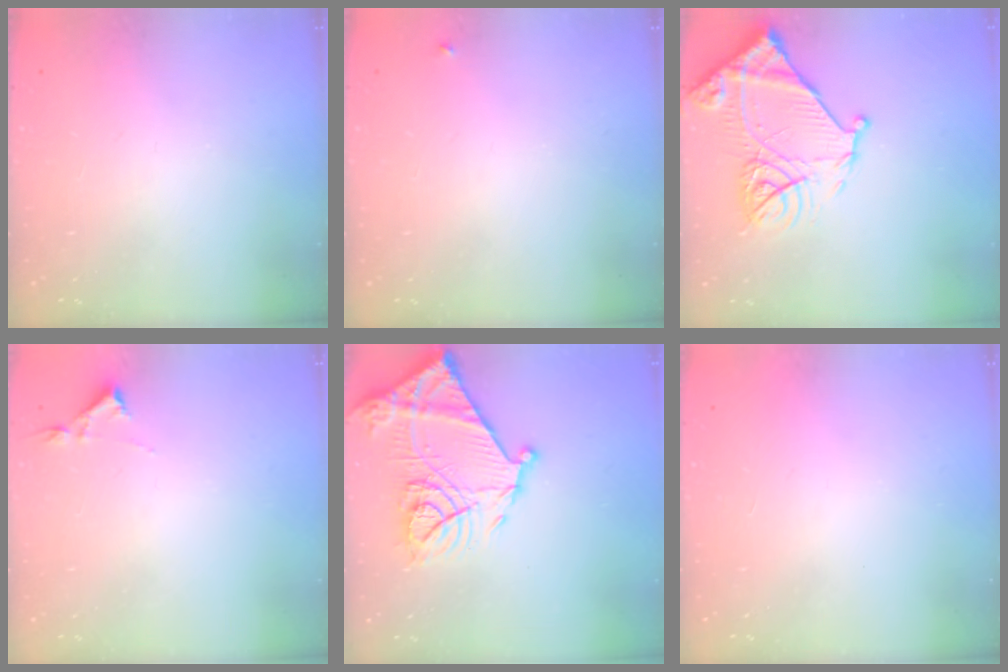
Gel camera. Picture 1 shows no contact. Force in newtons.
{"total": 3.5, "press": 3.4, "slide": 0.5}
{"total": 16.4, "press": 16.3, "slide": 1.6}
{"total": 2.9, "press": 2.9, "slide": 0.5}
{"total": 20.6, "press": 20.5, "slide": 1.8}
{"total": 1.6, "press": 1.5, "slide": 0.1}